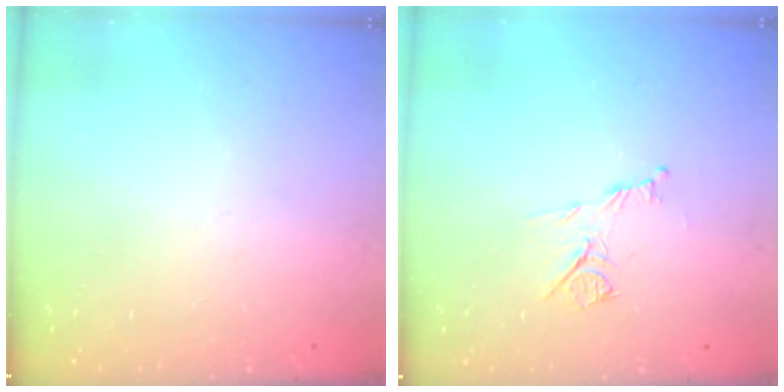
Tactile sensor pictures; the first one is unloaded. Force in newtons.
{"total": 7.2, "press": 7.1, "slide": 0.8}